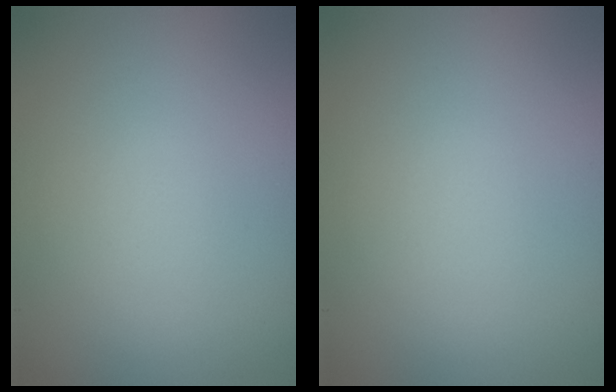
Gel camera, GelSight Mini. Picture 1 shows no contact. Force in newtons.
{"total": 0.0}